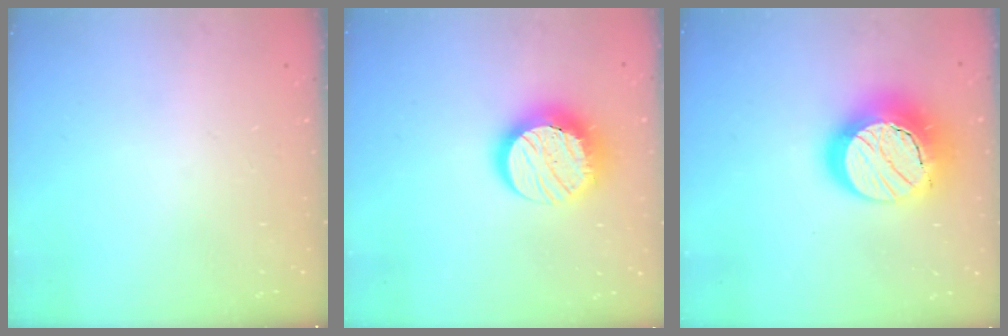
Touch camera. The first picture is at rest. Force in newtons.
{"total": 15.2, "press": 15.1, "slide": 0.8}
{"total": 21.3, "press": 21.2, "slide": 1.6}